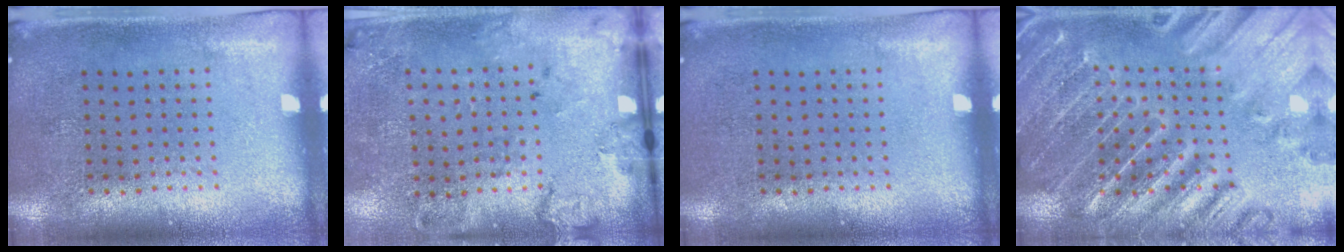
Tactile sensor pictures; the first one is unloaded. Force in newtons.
{"total": 2.1, "press": 1.5, "slide": 1.5}
{"total": 0.0}
{"total": 3.6, "press": 3.5, "slide": 1.0}